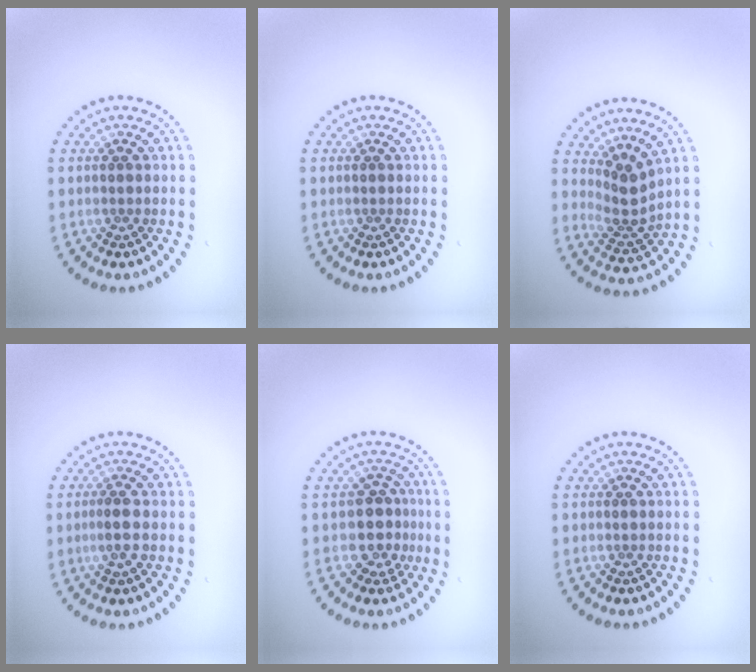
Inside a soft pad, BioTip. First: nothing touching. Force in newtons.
{"total": 0.0}
{"total": 2.8, "press": 2.0, "slide": 2.0}
{"total": 1.6, "press": 1.5, "slide": 0.5}
{"total": 2.7, "press": 2.0, "slide": 1.8}
{"total": 0.0}